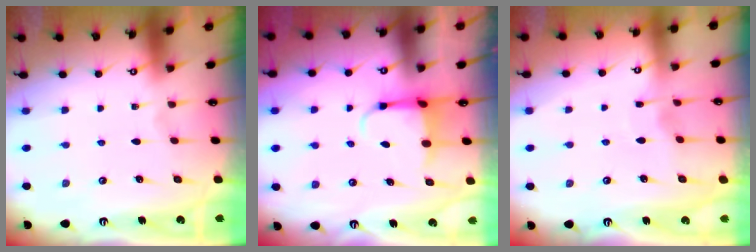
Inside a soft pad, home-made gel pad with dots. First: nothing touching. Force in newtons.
{"total": 4.0, "press": 3.8, "slide": 1.1}
{"total": 3.5, "press": 3.5, "slide": 0.5}